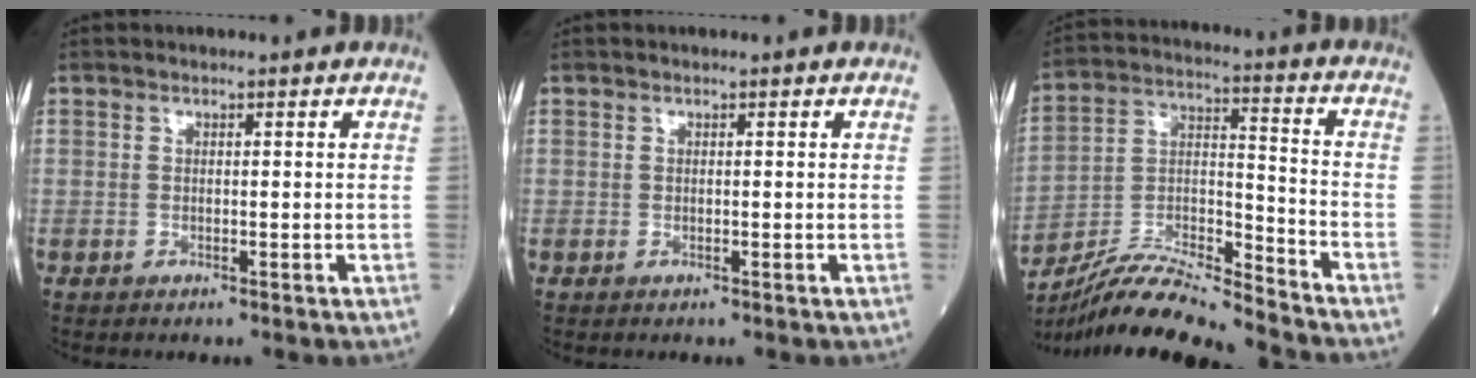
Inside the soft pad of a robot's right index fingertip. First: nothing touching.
{"total": 0.0}
{"total": 16.5, "force": [-15.5, 0.2, 5.7], "torque": [-0.114, 0.011, -0.287]}